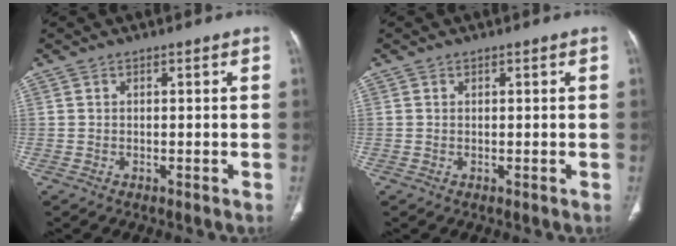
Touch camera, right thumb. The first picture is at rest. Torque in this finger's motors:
{"motor_torque": [-0.09, -0.24, -0.33, -0.04, 0.04]}